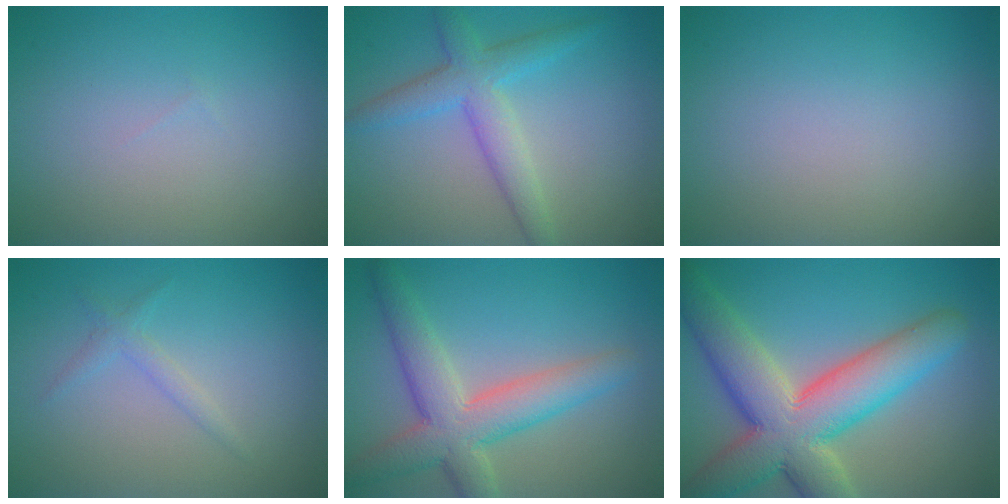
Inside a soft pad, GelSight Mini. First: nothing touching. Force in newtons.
{"total": 4.1, "press": 4.1, "slide": 0.2}
{"total": 0.0}
{"total": 1.3, "press": 1.3, "slide": 0.0}
{"total": 6.5, "press": 6.5, "slide": 0.4}
{"total": 11.1, "press": 11.0, "slide": 0.6}